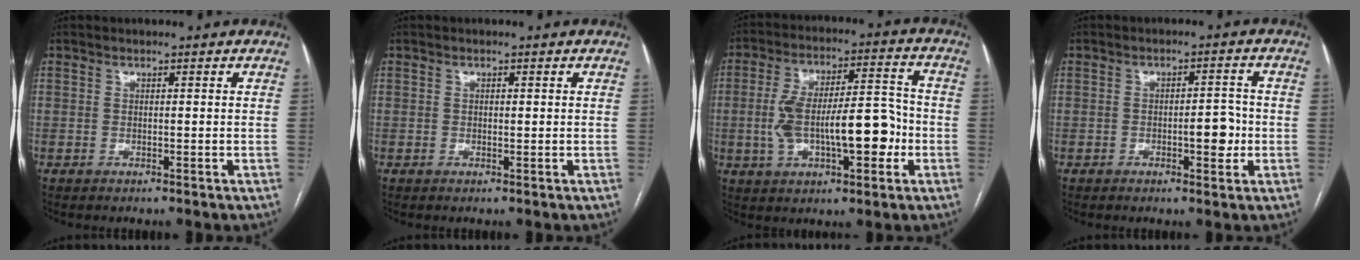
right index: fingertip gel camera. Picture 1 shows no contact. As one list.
[{"total": 0.7, "force": [0.1, 0.3, 0.6], "torque": [-0.011, 0.000, 0.002]}, {"total": 14.6, "force": [-2.6, 4.9, 13.5], "torque": [-0.233, 0.032, -0.034]}, {"total": 4.6, "force": [-1.1, 1.6, 4.1], "torque": [-0.050, 0.006, -0.013]}]